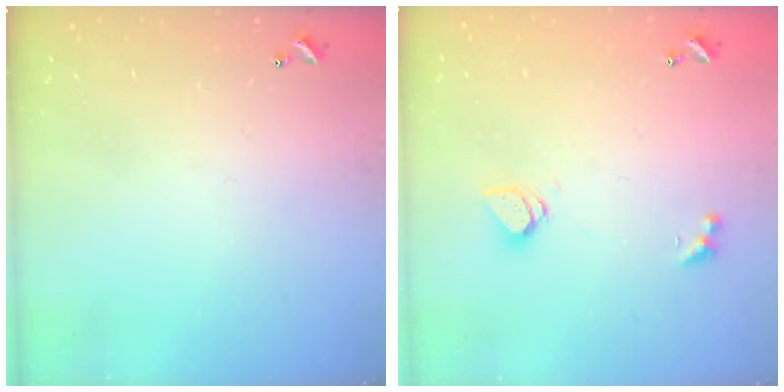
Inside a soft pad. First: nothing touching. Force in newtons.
{"total": 1.2, "press": 1.1, "slide": 0.5}